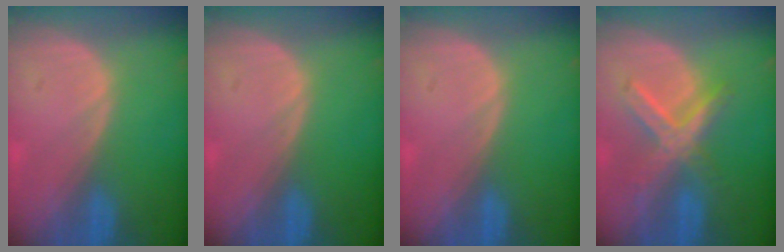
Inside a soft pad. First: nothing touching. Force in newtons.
{"total": 0.0}
{"total": 0.0}
{"total": 7.2, "press": 6.4, "slide": 3.4}